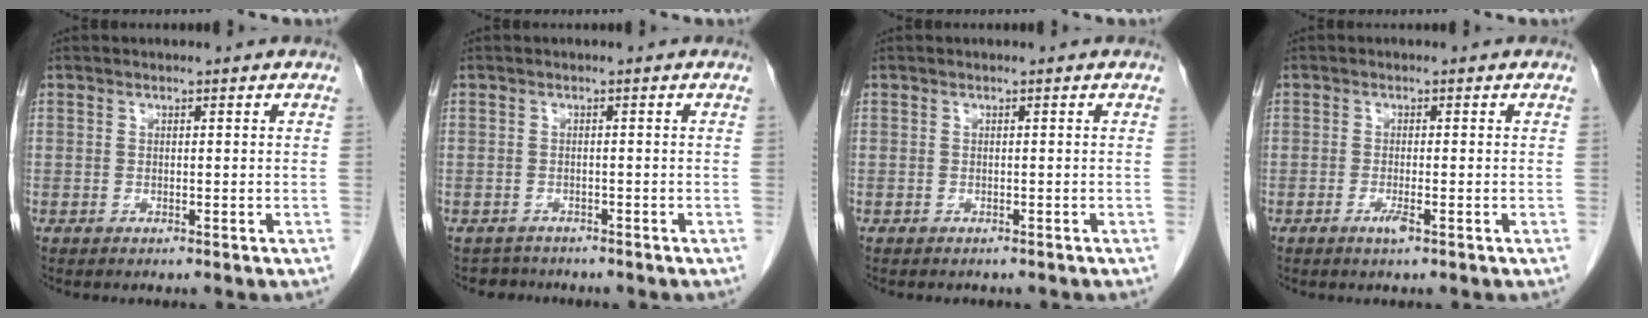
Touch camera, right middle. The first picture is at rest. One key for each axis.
{"total": 2.2, "fx": -2.0, "fy": 0.8, "fz": -0.6, "tx": 0.001, "ty": -0.004, "tz": -0.032}
{"total": 2.2, "fx": -1.9, "fy": 0.9, "fz": 0.7, "tx": -0.012, "ty": -0.003, "tz": -0.020}
{"total": 1.8, "fx": -0.9, "fy": 0.0, "fz": 1.5, "tx": -0.030, "ty": -0.003, "tz": -0.018}